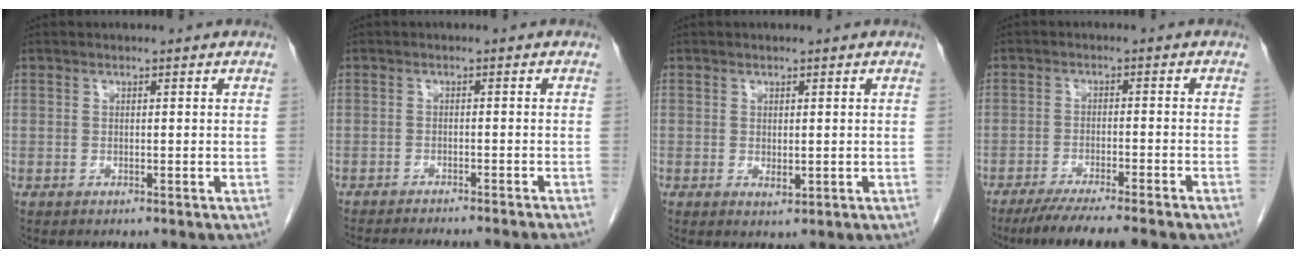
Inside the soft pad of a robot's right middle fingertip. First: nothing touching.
{"total": 13.0, "force": [-11.8, 0.2, 5.3], "torque": [-0.063, -0.025, -0.150]}
{"total": 1.3, "force": [-0.1, 0.6, 1.2], "torque": [-0.021, -0.007, 0.004]}
{"total": 11.1, "force": [-9.2, 0.4, 6.3], "torque": [-0.078, -0.023, -0.135]}